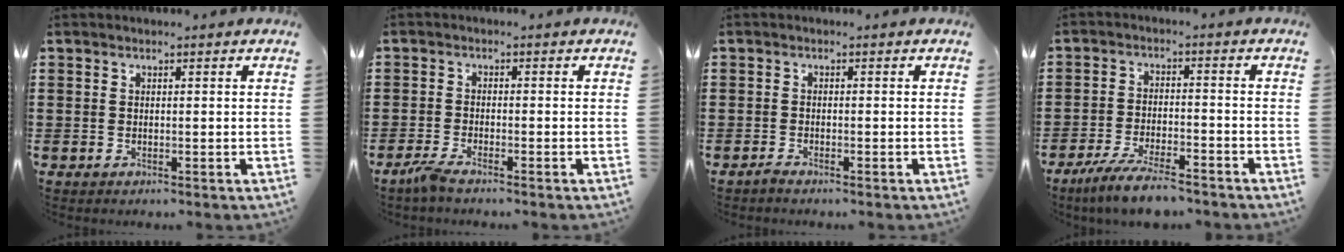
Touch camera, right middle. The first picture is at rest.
{"total": 2.4, "force": [-1.9, 0.2, 1.5], "torque": [-0.039, -0.003, -0.039]}
{"total": 0.9, "force": [-0.8, 0.1, 0.3], "torque": [-0.009, -0.004, -0.015]}
{"total": 6.4, "force": [-5.4, 0.8, 3.3], "torque": [-0.071, -0.005, -0.104]}